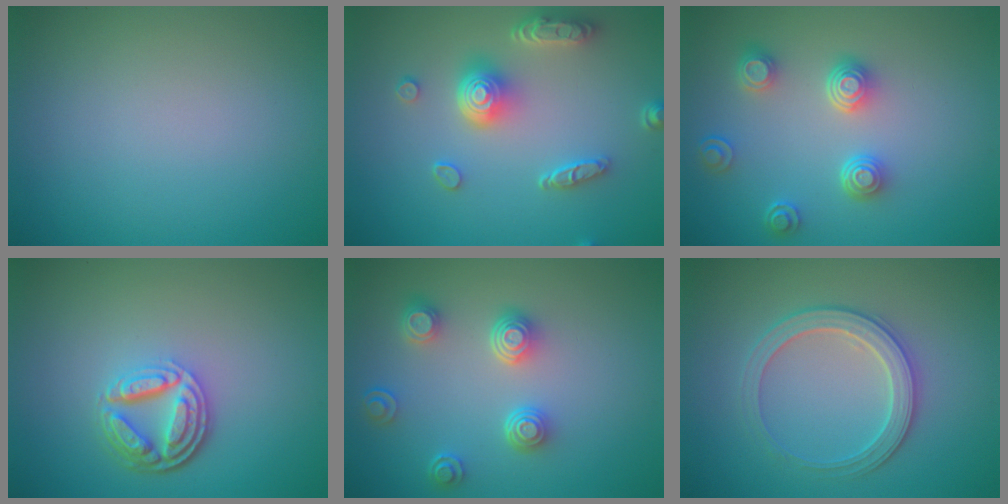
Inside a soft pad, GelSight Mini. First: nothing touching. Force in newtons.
{"total": 5.0, "press": 4.0, "slide": 3.0}
{"total": 4.0, "press": 3.2, "slide": 2.5}
{"total": 4.5, "press": 3.4, "slide": 2.9}
{"total": 4.0, "press": 3.2, "slide": 2.5}
{"total": 3.1, "press": 3.0, "slide": 0.5}